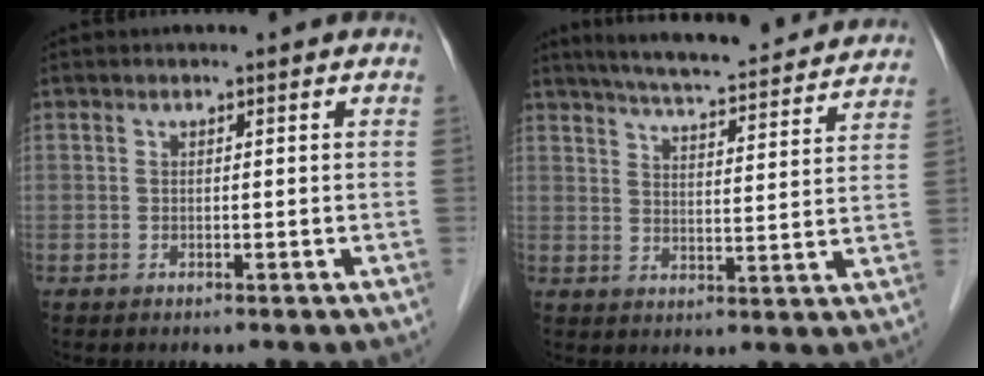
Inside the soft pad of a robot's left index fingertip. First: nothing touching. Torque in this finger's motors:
{"motor_torque": [0.19, -0.10, 0.13, 0.08]}